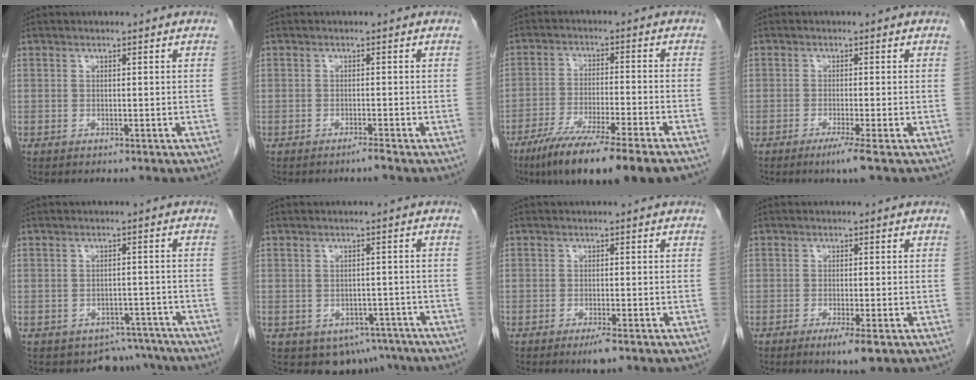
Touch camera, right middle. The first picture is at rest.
{"total": 1.0, "force": [-0.8, -0.3, 0.5], "torque": [-0.008, 0.000, -0.014]}
{"total": 16.3, "force": [-12.3, 0.3, 10.7], "torque": [-0.158, -0.045, -0.196]}
{"total": 3.1, "force": [-1.8, -0.7, 2.4], "torque": [-0.041, -0.012, -0.035]}
{"total": 6.4, "force": [-5.5, 3.3, -0.7], "torque": [0.027, 0.025, -0.062]}
{"total": 6.6, "force": [-4.2, 4.7, 1.9], "torque": [-0.008, 0.009, -0.049]}
{"total": 2.4, "force": [-1.5, 0.2, 1.8], "torque": [-0.029, -0.004, -0.023]}
{"total": 3.5, "force": [-1.9, 0.1, 3.0], "torque": [-0.045, -0.011, -0.030]}